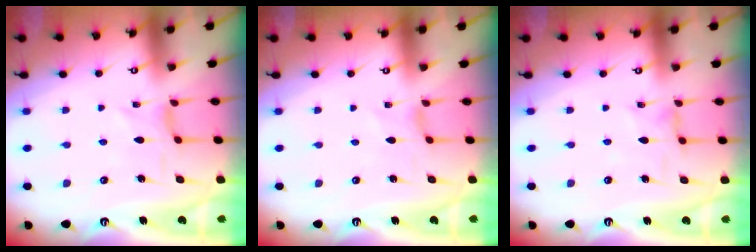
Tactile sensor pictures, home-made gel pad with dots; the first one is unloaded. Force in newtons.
{"total": 0.0}
{"total": 1.7, "press": 1.6, "slide": 0.3}